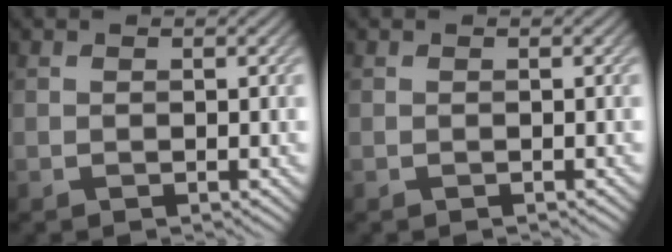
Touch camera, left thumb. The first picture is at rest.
{"total": 0.0}